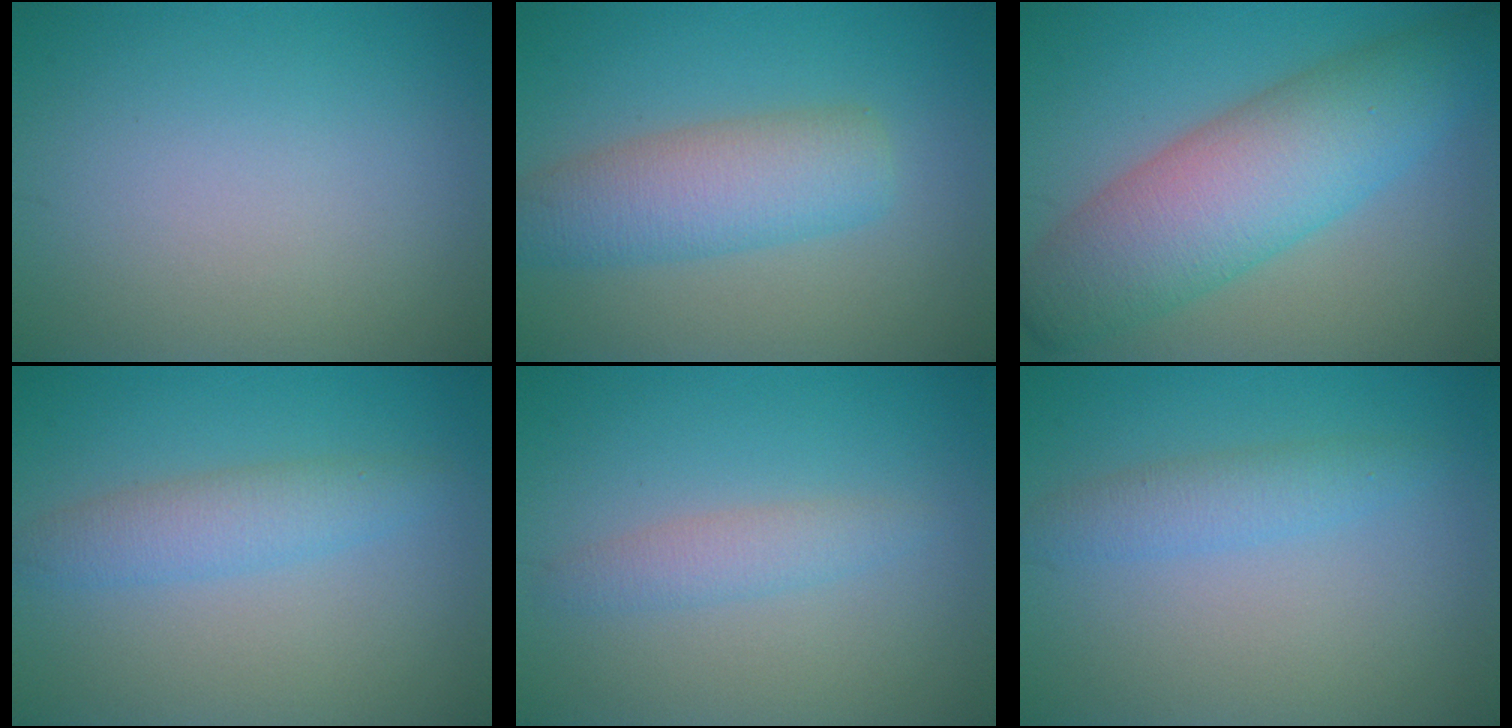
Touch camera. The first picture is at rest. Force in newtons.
{"total": 5.5, "press": 5.5, "slide": 0.2}
{"total": 9.1, "press": 9.1, "slide": 0.2}
{"total": 3.0, "press": 3.0, "slide": 0.1}
{"total": 2.0, "press": 2.0, "slide": 0.0}
{"total": 2.3, "press": 2.3, "slide": 0.1}